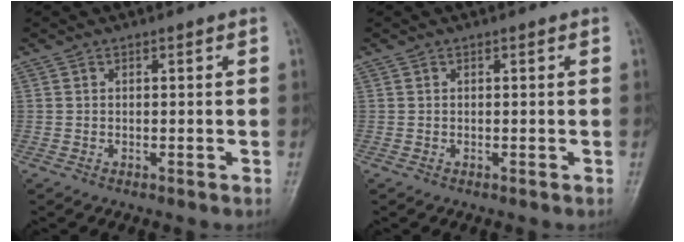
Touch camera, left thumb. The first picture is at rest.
{"total": 0.0}